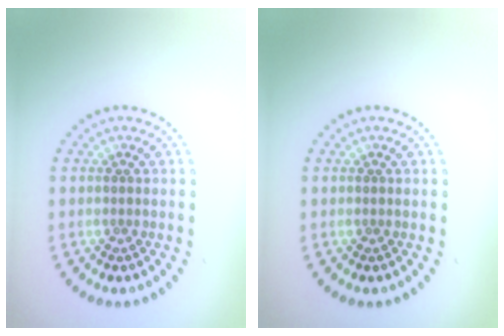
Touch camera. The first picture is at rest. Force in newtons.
{"total": 0.0}